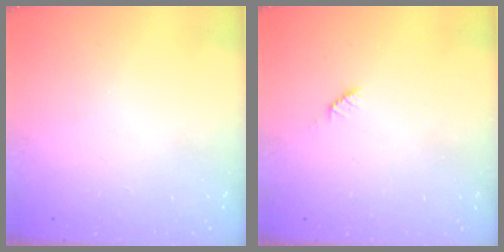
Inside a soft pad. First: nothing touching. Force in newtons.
{"total": 4.3, "press": 4.3, "slide": 0.6}